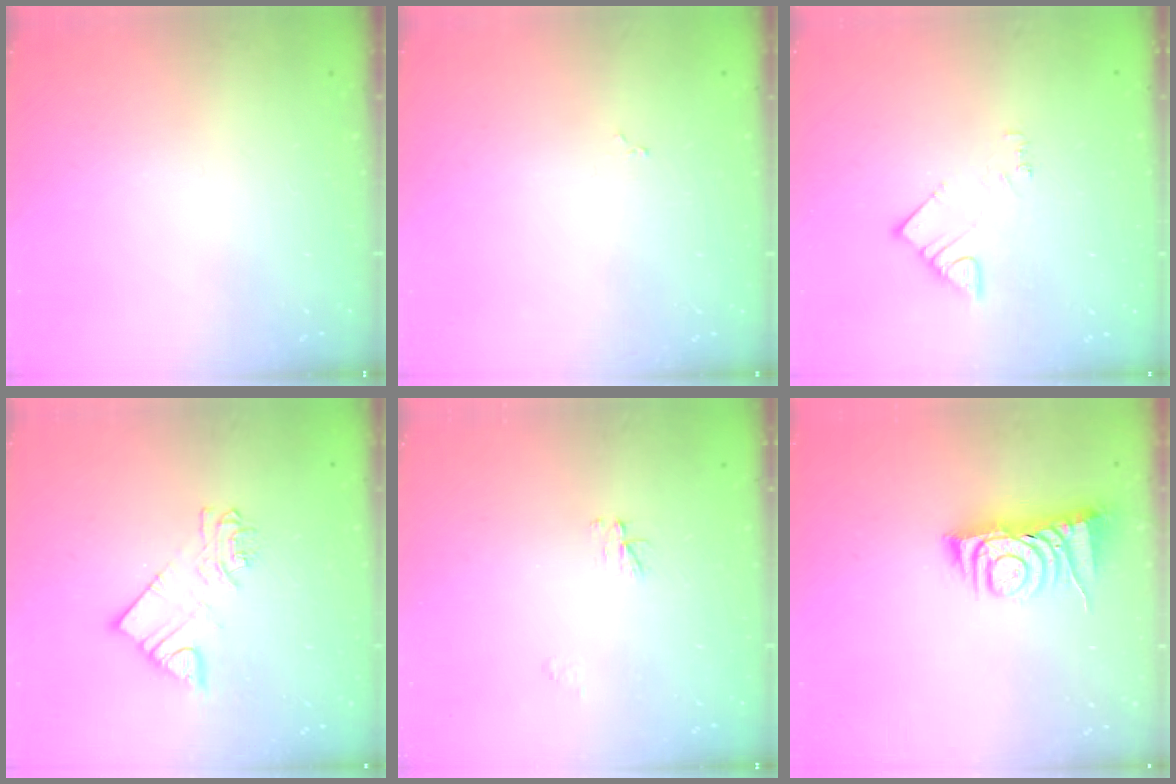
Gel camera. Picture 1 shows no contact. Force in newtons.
{"total": 1.9, "press": 1.9, "slide": 0.3}
{"total": 3.1, "press": 3.0, "slide": 0.4}
{"total": 6.1, "press": 6.1, "slide": 0.3}
{"total": 3.0, "press": 3.0, "slide": 0.4}
{"total": 7.3, "press": 7.2, "slide": 0.8}